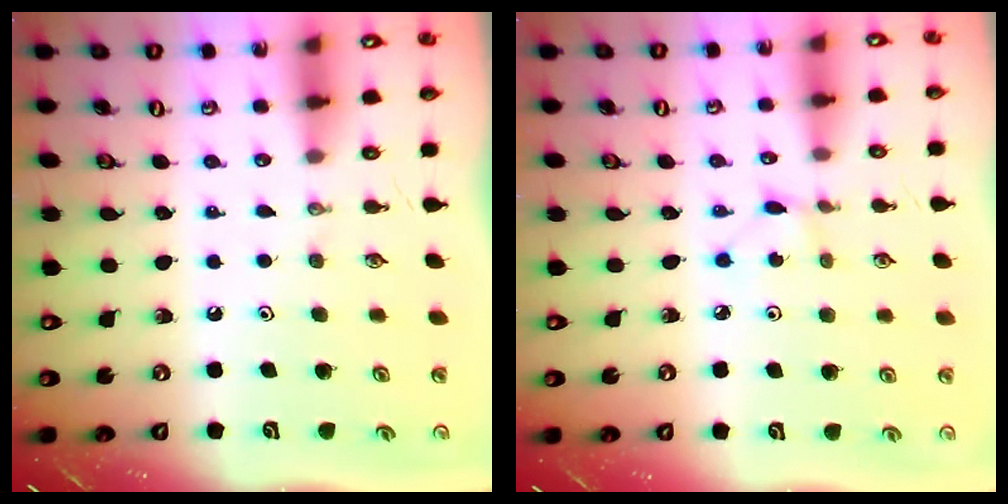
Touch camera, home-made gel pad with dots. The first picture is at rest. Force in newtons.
{"total": 0.8, "press": 0.8, "slide": 0.1}